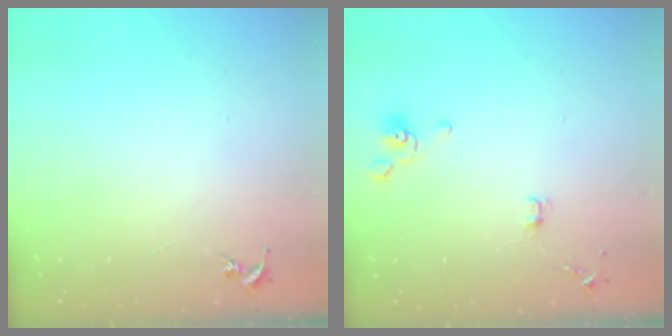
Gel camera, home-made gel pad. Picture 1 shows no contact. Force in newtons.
{"total": 4.7, "press": 4.2, "slide": 2.2}